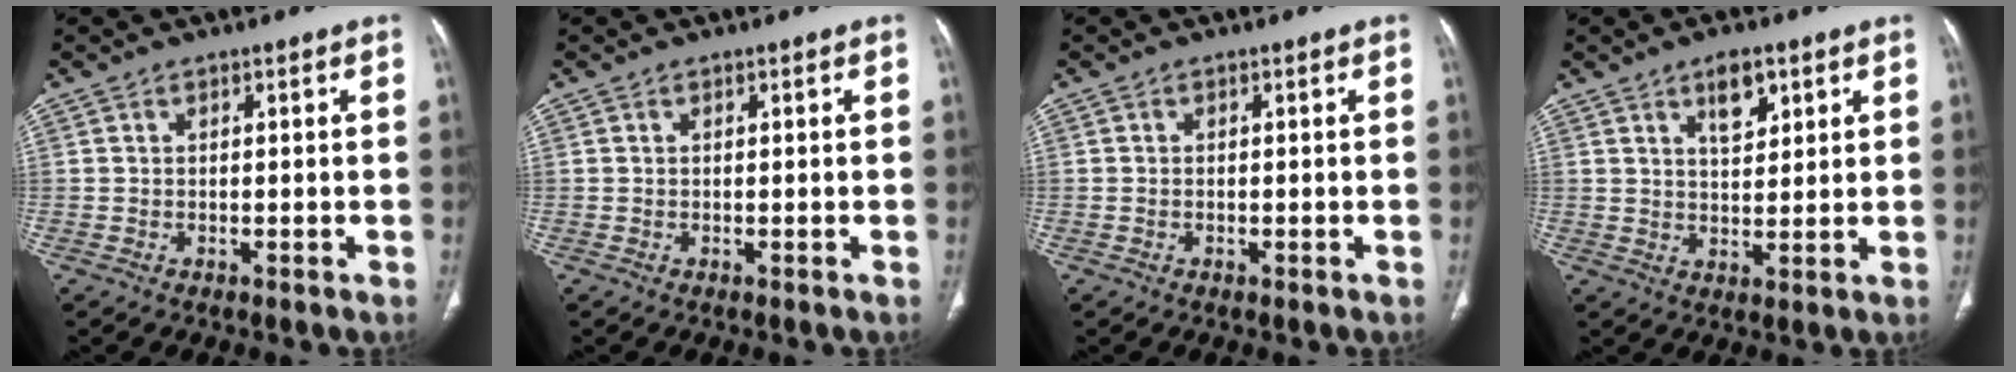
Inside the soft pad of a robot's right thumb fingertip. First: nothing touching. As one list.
[{"total": 0.0}, {"total": 0.0}, {"total": 6.0, "force": [3.2, 2.9, 4.2], "torque": [-0.052, -0.020, 0.054]}]